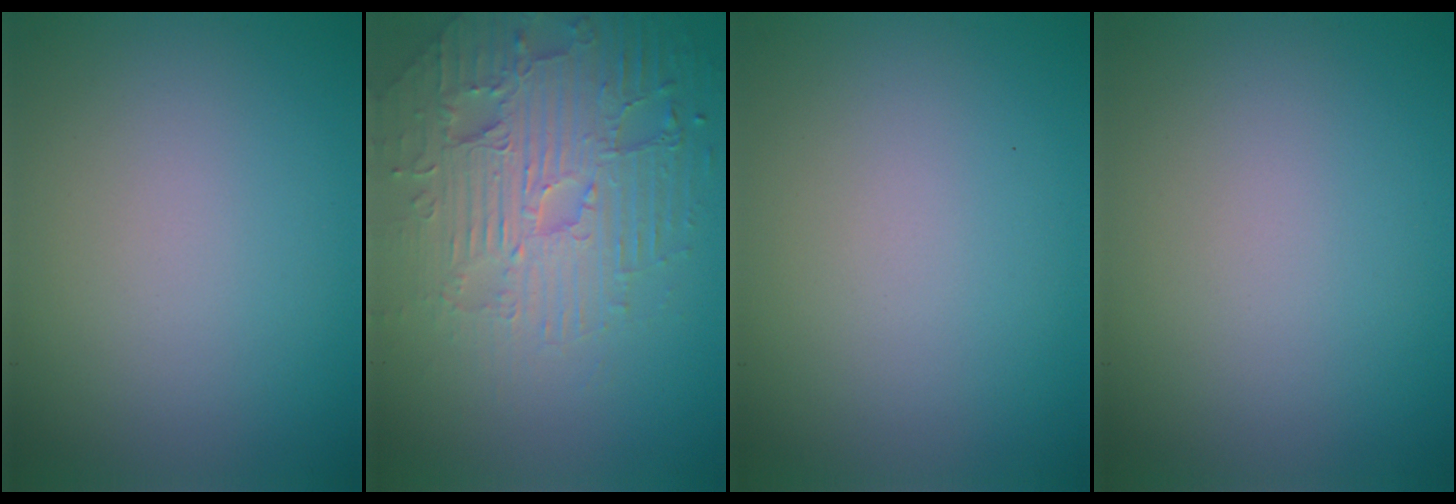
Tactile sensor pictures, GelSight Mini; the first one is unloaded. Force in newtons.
{"total": 6.5, "press": 5.1, "slide": 4.0}
{"total": 0.0}
{"total": 0.0}